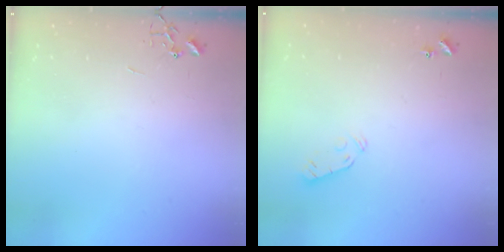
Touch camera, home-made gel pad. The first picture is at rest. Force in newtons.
{"total": 3.5, "press": 3.5, "slide": 0.4}